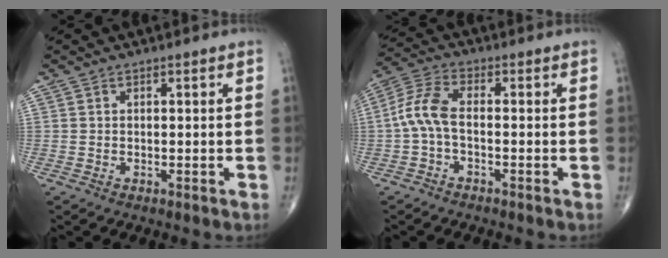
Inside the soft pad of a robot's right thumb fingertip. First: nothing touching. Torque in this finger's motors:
{"motor_torque": [-0.01, -0.02, 0.91, -0.30, 0.06]}